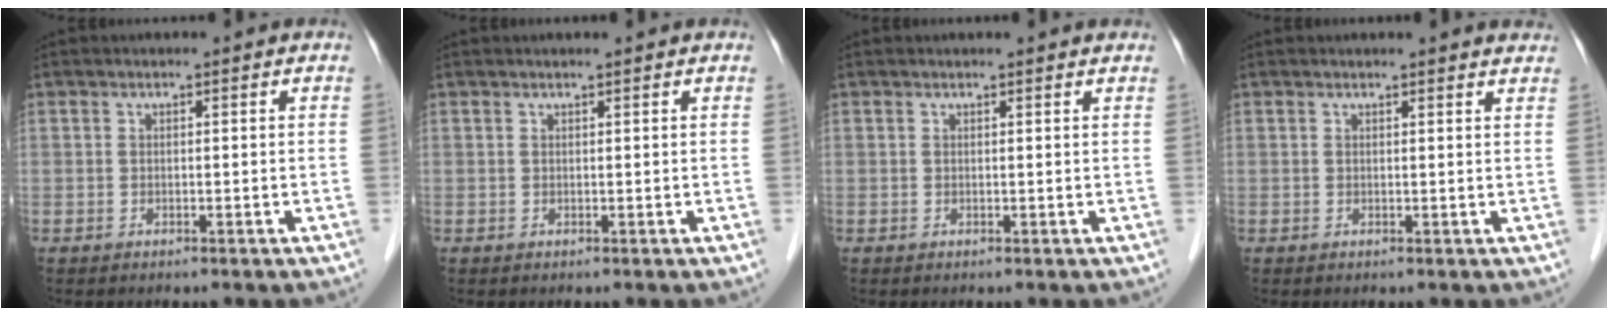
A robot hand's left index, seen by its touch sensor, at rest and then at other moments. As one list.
[{"total": 0.9, "force": [0.8, -0.1, 0.4], "torque": [-0.008, 0.007, 0.015]}, {"total": 2.1, "force": [2.1, 0.1, 0.5], "torque": [-0.013, 0.007, 0.019]}, {"total": 4.3, "force": [4.2, 0.4, 0.9], "torque": [-0.012, -0.001, 0.031]}]